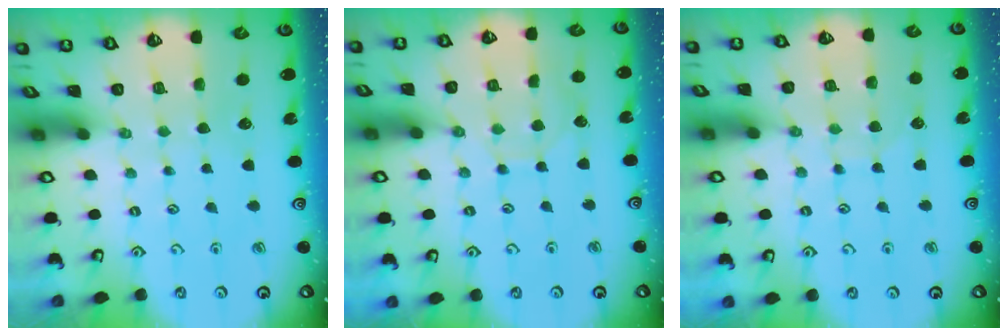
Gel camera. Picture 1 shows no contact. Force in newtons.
{"total": 5.0, "press": 4.9, "slide": 0.4}
{"total": 6.8, "press": 6.7, "slide": 0.4}